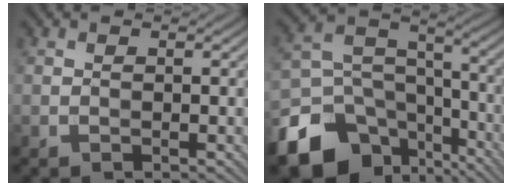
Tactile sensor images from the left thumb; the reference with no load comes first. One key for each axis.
{"total": 15.4, "fx": -9.3, "fy": 10.3, "fz": 6.8, "tx": -0.180, "ty": -0.037, "tz": -0.156}